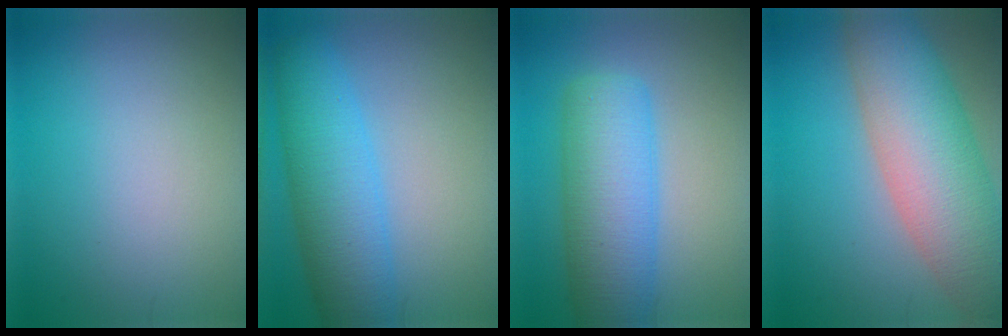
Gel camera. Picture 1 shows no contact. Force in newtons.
{"total": 7.4, "press": 7.4, "slide": 0.2}
{"total": 8.1, "press": 8.1, "slide": 0.2}
{"total": 10.5, "press": 10.4, "slide": 0.7}